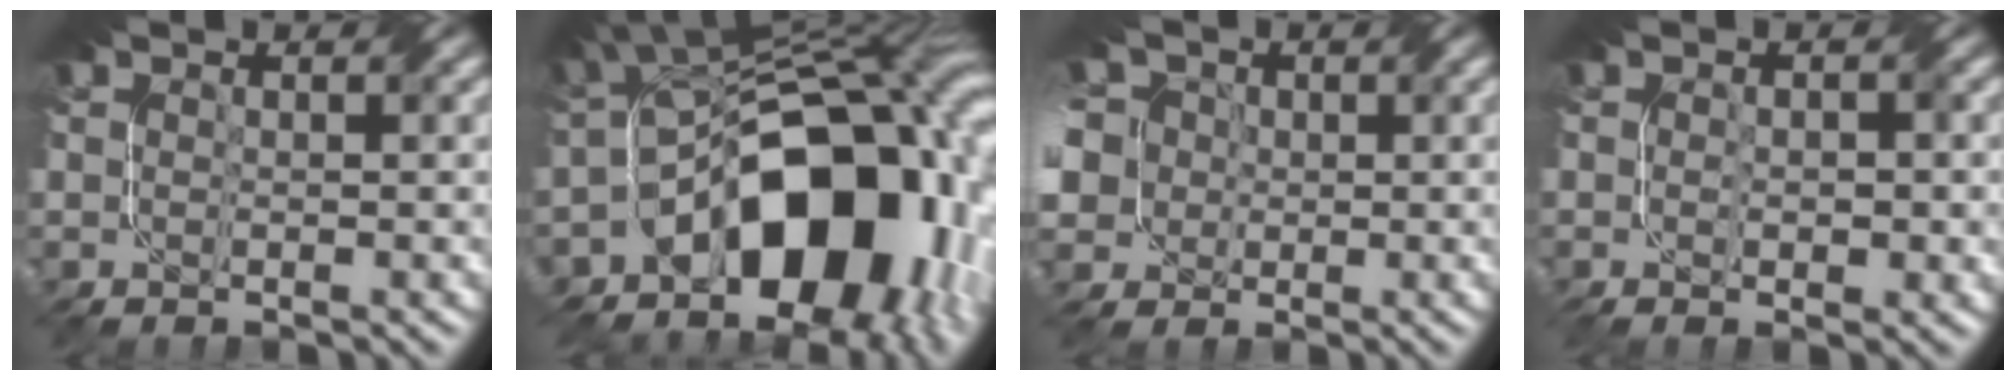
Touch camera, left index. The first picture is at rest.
{"total": 16.9, "force": [-5.9, 11.2, 11.2], "torque": [-0.131, 0.001, -0.097]}
{"total": 10.3, "force": [2.2, 8.9, 4.8], "torque": [-0.099, 0.035, -0.004]}
{"total": 2.8, "force": [-0.5, 1.4, 2.4], "torque": [-0.031, 0.001, 0.002]}